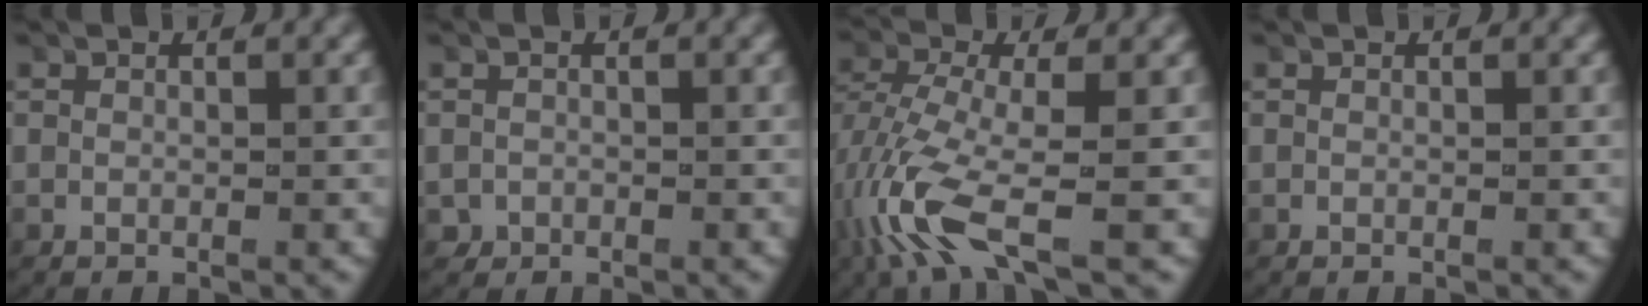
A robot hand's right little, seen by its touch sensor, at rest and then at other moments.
{"total": 1.7, "force": [-0.4, 1.7, 0.1], "torque": [-0.013, -0.014, 0.000]}
{"total": 5.5, "force": [-1.7, 2.3, 4.7], "torque": [-0.121, -0.033, -0.019]}
{"total": 0.0}